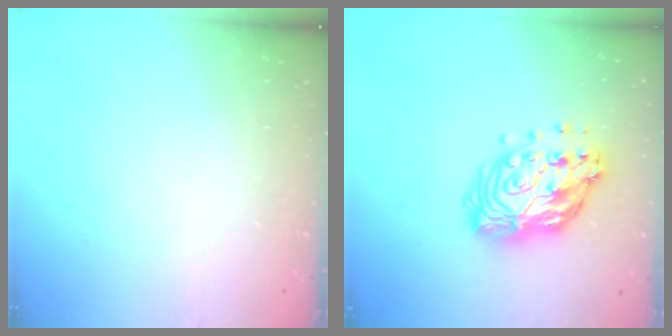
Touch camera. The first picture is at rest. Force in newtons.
{"total": 17.1, "press": 17.0, "slide": 1.6}